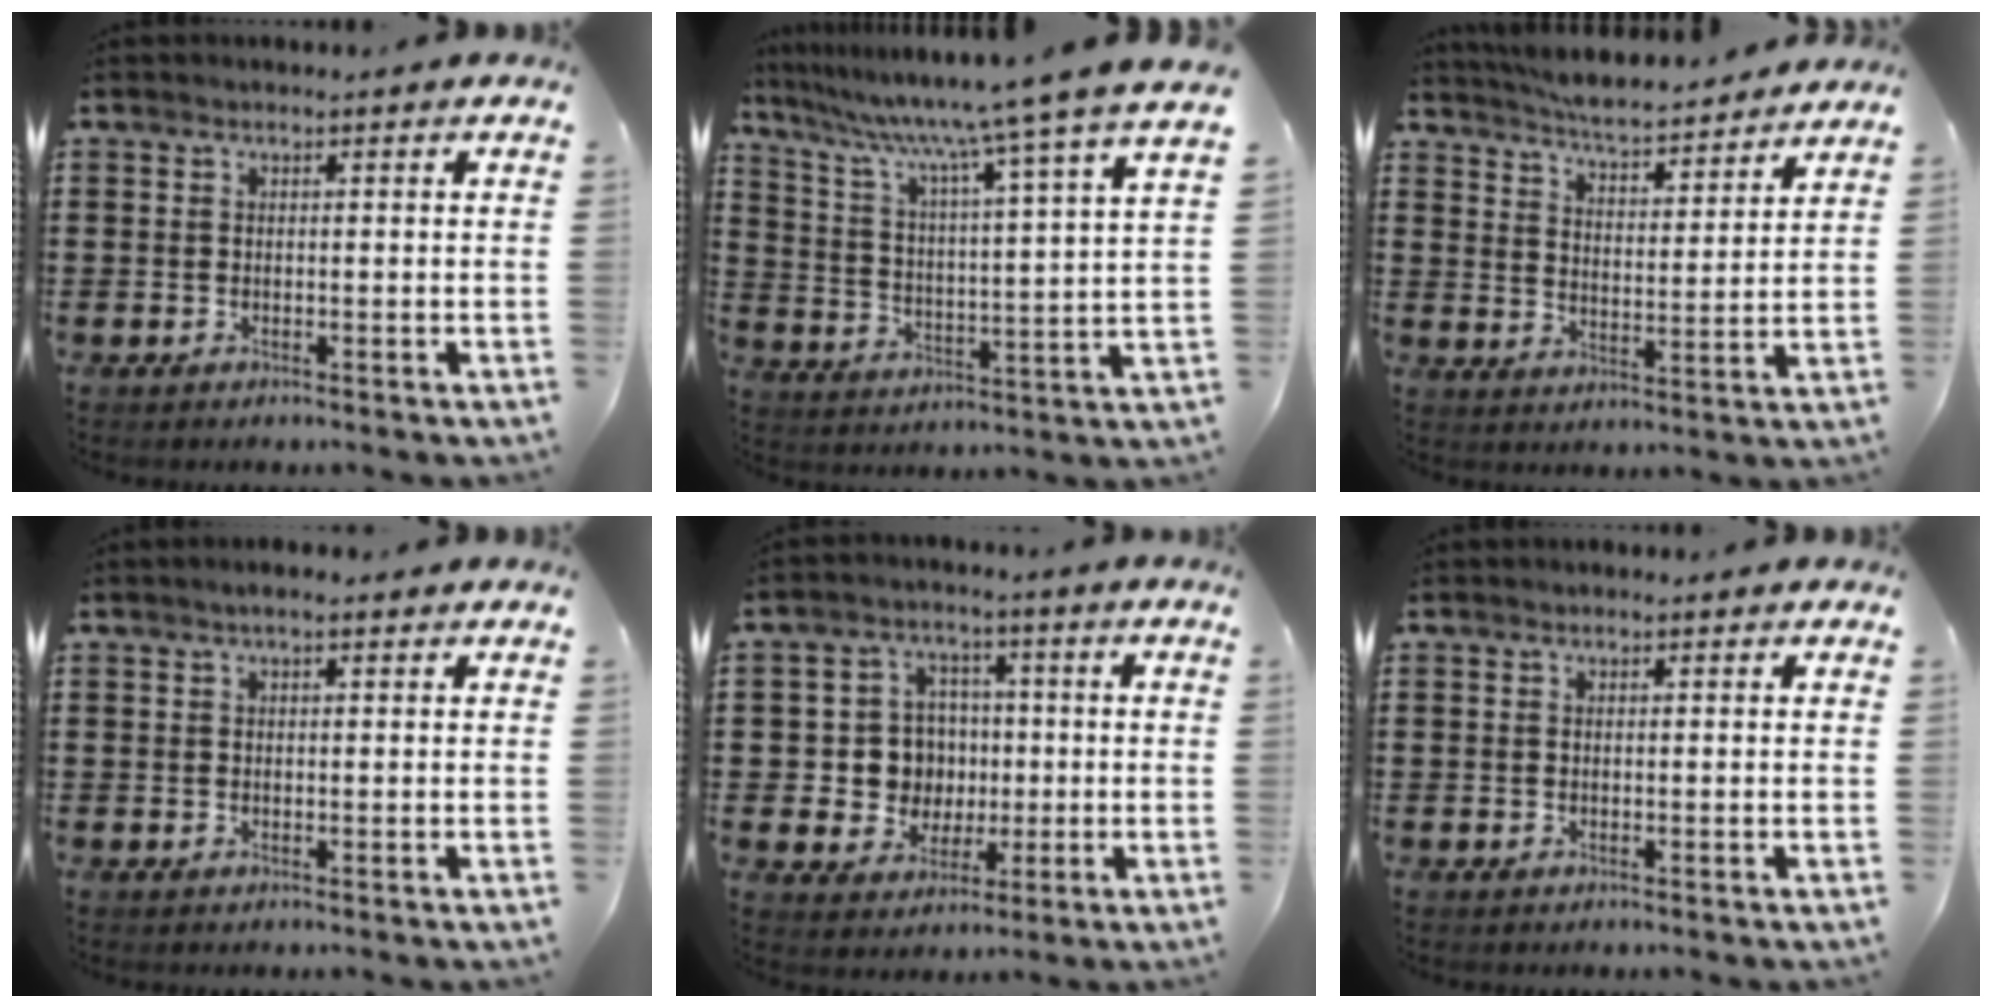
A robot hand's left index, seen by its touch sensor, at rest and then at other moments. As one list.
[{"total": 8.7, "force": [7.4, -1.6, 4.2], "torque": [-0.114, -0.058, 0.111]}, {"total": 5.0, "force": [5.0, -0.1, 0.8], "torque": [-0.040, -0.034, 0.085]}, {"total": 1.3, "force": [0.6, 0.3, 1.1], "torque": [-0.022, 0.003, 0.010]}, {"total": 7.4, "force": [0.3, 7.1, 1.9], "torque": [-0.061, 0.015, 0.011]}, {"total": 0.0}]